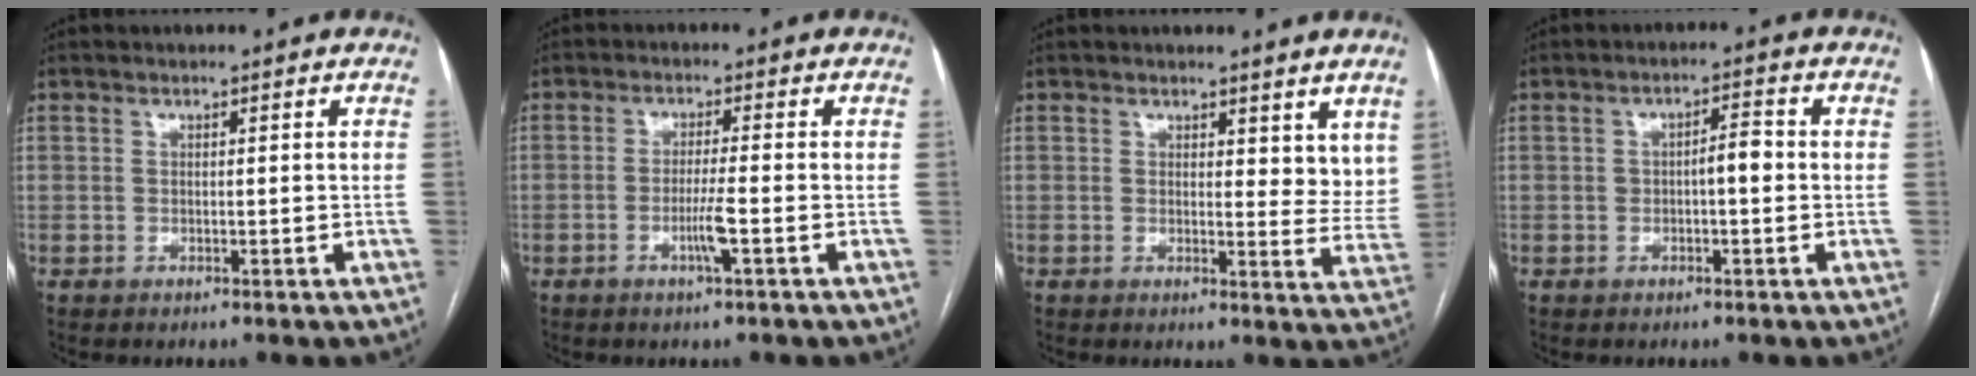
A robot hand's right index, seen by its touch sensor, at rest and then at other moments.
{"total": 3.8, "force": [-1.6, -0.4, 3.5], "torque": [-0.068, -0.006, -0.031]}
{"total": 5.7, "force": [4.1, 2.7, 2.8], "torque": [-0.016, -0.021, 0.045]}
{"total": 3.2, "force": [-0.4, 0.9, 3.0], "torque": [-0.044, 0.011, -0.006]}